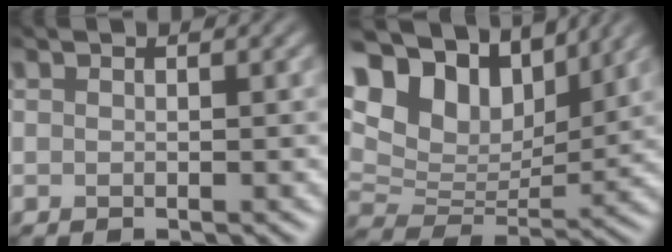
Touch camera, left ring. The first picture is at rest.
{"total": 13.5, "force": [7.1, 8.0, 8.2], "torque": [-0.169, 0.034, 0.108]}